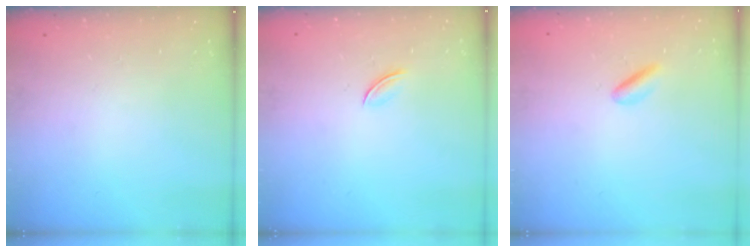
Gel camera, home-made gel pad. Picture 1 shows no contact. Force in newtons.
{"total": 2.3, "press": 2.2, "slide": 0.7}
{"total": 2.4, "press": 2.2, "slide": 0.8}